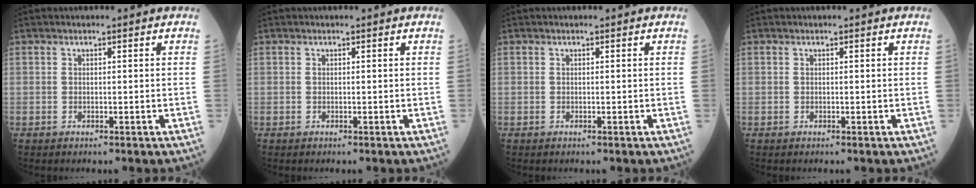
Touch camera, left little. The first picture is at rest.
{"total": 0.0}
{"total": 0.0}
{"total": 0.0}